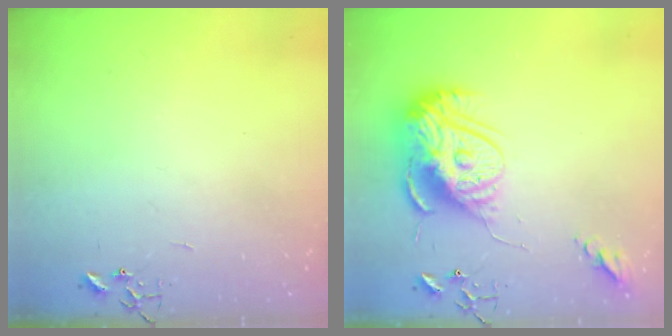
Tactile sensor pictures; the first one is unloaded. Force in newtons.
{"total": 18.4, "press": 18.3, "slide": 1.7}